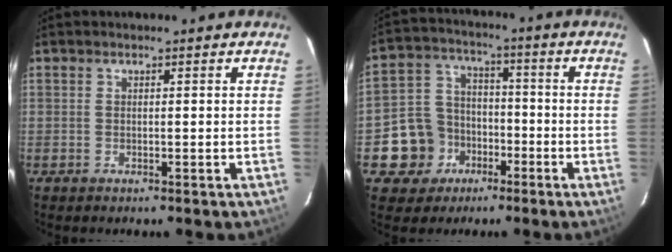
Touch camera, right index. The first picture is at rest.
{"total": 10.6, "force": [-4.8, 9.2, 2.3], "torque": [-0.078, 0.036, -0.073]}